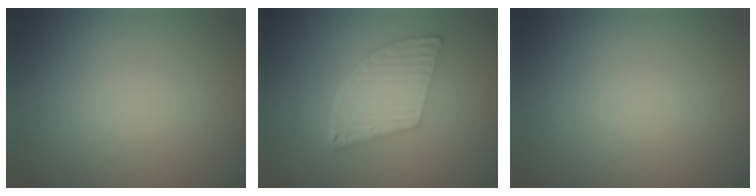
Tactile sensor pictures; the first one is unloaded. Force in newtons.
{"total": 5.7, "press": 4.2, "slide": 3.8}
{"total": 0.0}